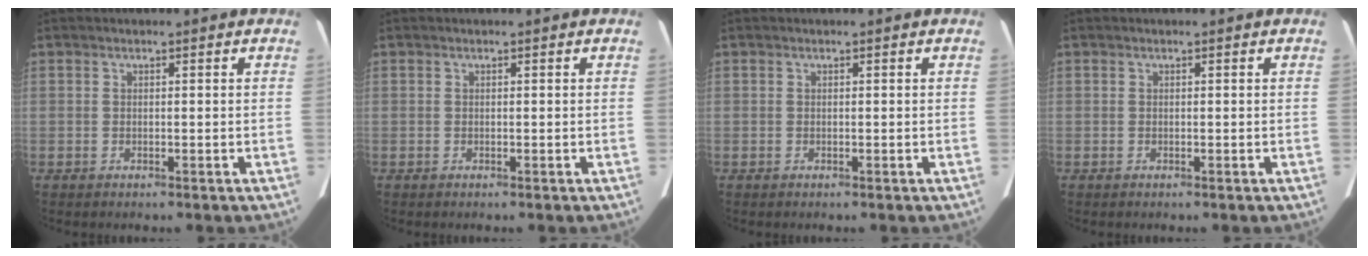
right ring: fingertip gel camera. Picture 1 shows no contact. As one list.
[{"total": 0.0}, {"total": 0.0}, {"total": 0.0}]